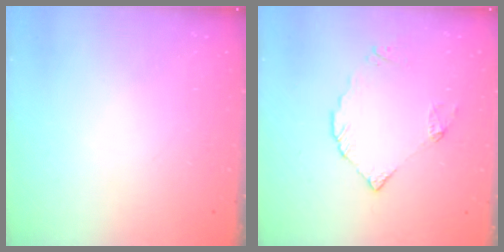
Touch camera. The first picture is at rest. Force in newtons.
{"total": 5.2, "press": 5.2, "slide": 0.2}